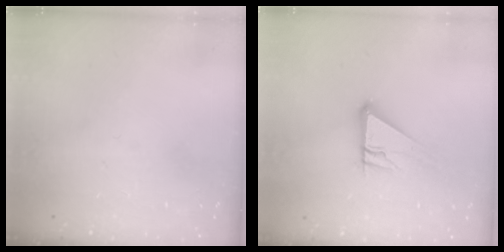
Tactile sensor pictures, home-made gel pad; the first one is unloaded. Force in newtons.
{"total": 10.2, "press": 10.2, "slide": 1.0}